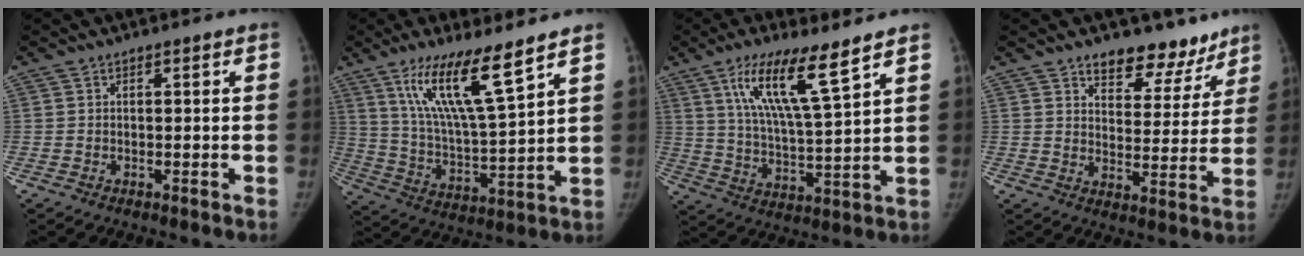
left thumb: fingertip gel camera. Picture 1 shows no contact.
{"total": 15.2, "force": [9.5, 2.0, 11.7], "torque": [-0.209, -0.058, 0.187]}
{"total": 13.8, "force": [8.0, 2.1, 11.0], "torque": [-0.198, -0.041, 0.153]}
{"total": 10.9, "force": [8.4, 5.8, 3.7], "torque": [0.006, -0.051, 0.122]}